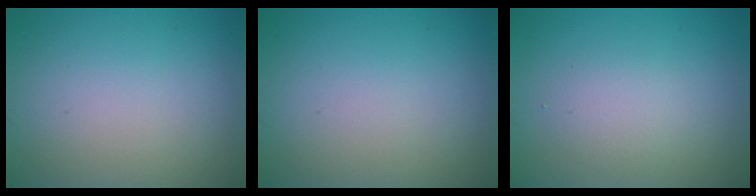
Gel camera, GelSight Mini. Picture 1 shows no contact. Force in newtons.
{"total": 0.0}
{"total": 2.0, "press": 2.0, "slide": 0.0}